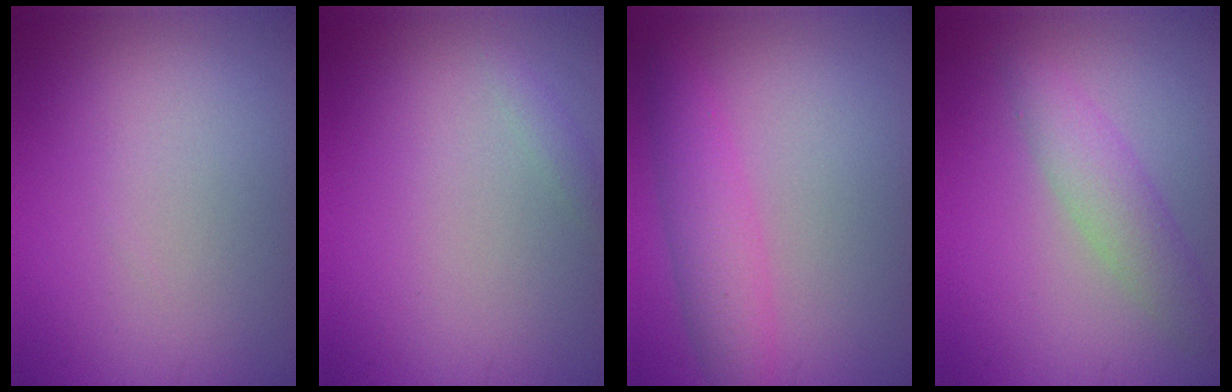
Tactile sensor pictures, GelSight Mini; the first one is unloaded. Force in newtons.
{"total": 0.7, "press": 0.7, "slide": 0.0}
{"total": 3.5, "press": 3.5, "slide": 0.0}
{"total": 2.8, "press": 2.8, "slide": 0.0}